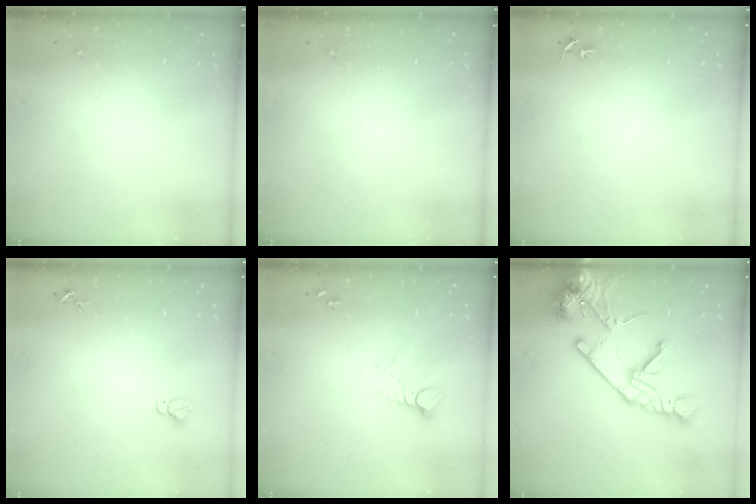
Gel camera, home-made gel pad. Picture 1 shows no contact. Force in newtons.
{"total": 0.0}
{"total": 2.3, "press": 2.3, "slide": 0.2}
{"total": 3.9, "press": 3.8, "slide": 0.3}
{"total": 5.8, "press": 5.7, "slide": 0.6}
{"total": 22.2, "press": 22.0, "slide": 2.9}